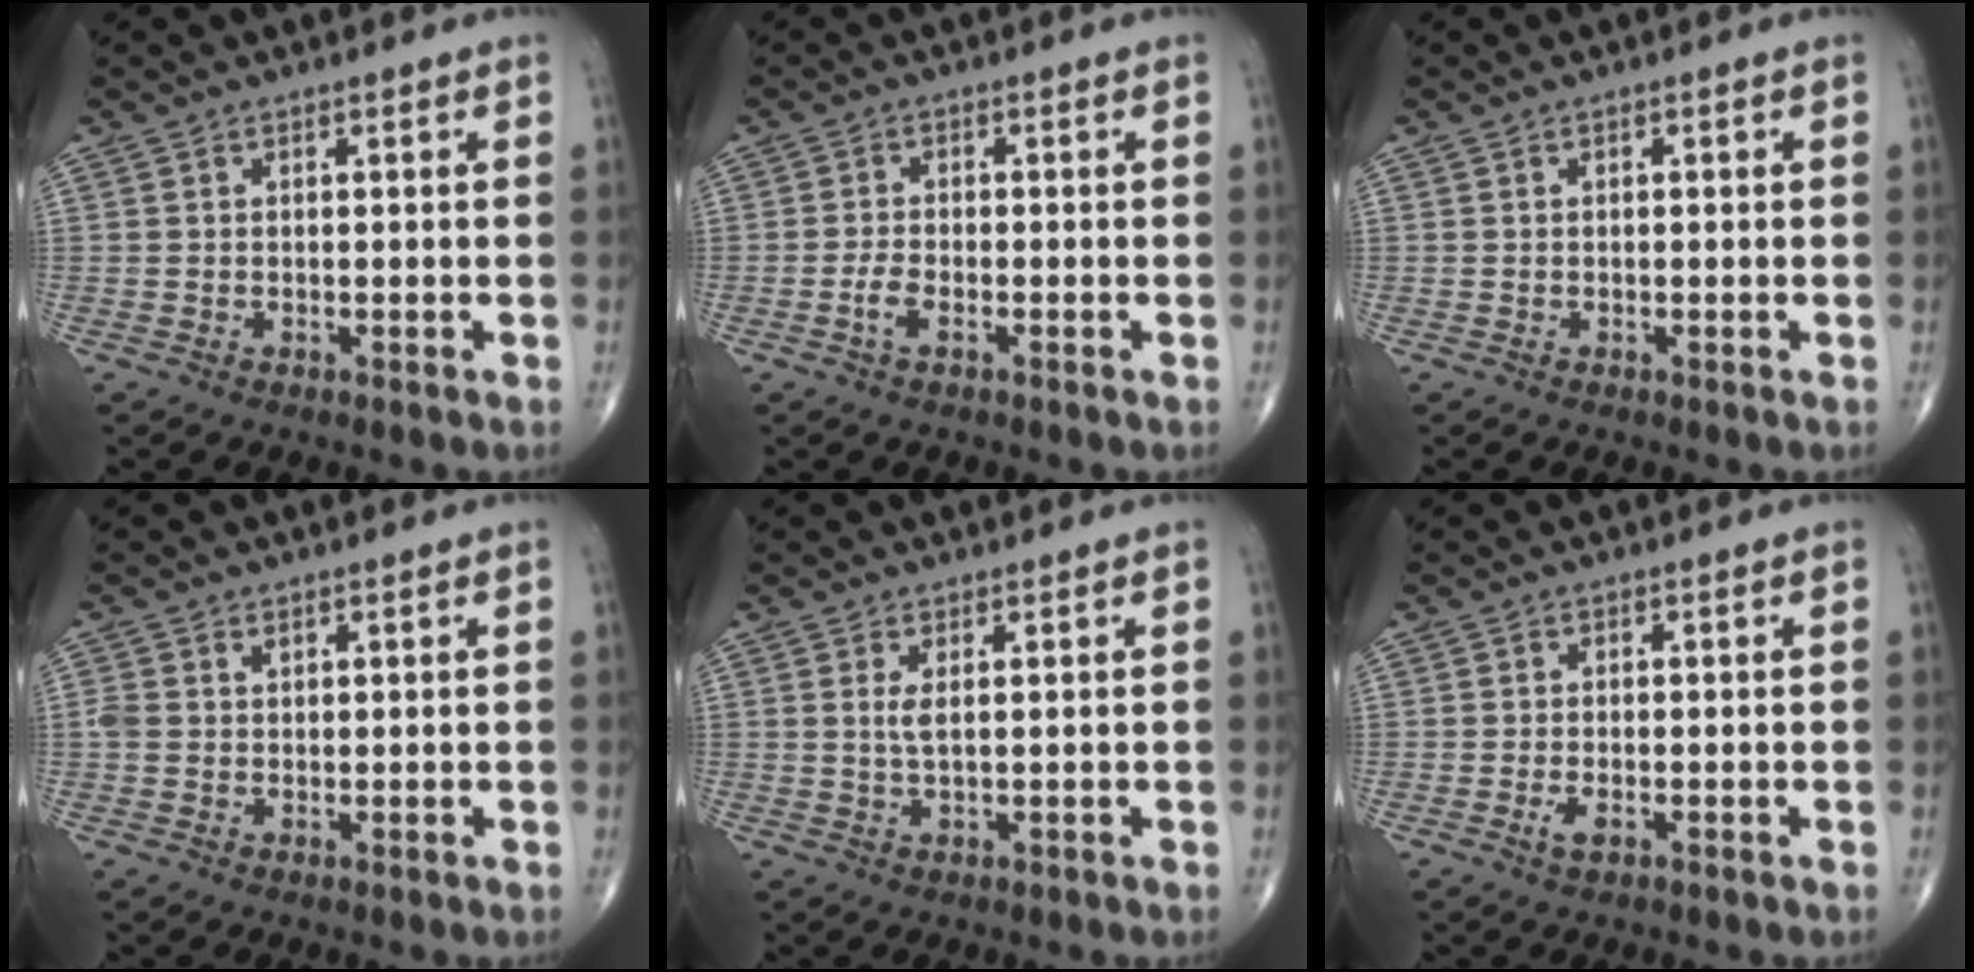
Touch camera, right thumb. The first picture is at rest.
{"total": 2.6, "force": [-1.2, 1.0, 2.1], "torque": [-0.049, 0.009, -0.026]}
{"total": 0.0}
{"total": 2.0, "force": [0.7, 1.5, 1.1], "torque": [-0.023, 0.002, 0.016]}
{"total": 2.1, "force": [0.6, 0.5, 2.0], "torque": [-0.047, -0.006, 0.017]}
{"total": 1.9, "force": [-0.7, 0.8, 1.6], "torque": [-0.032, -0.002, -0.012]}